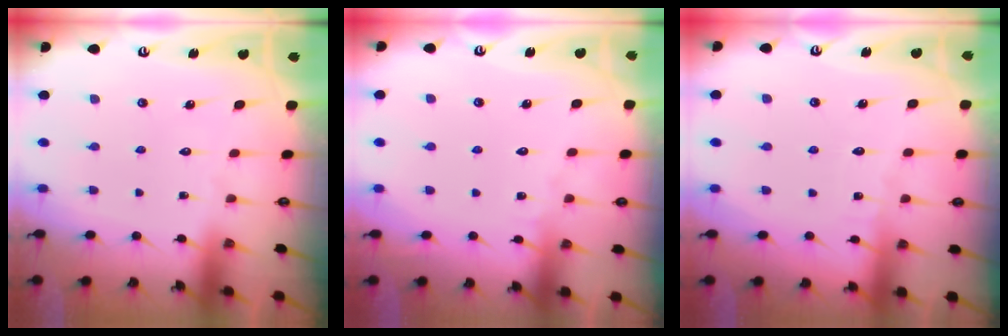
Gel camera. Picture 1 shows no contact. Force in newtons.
{"total": 1.9, "press": 1.9, "slide": 0.2}
{"total": 2.4, "press": 2.4, "slide": 0.3}